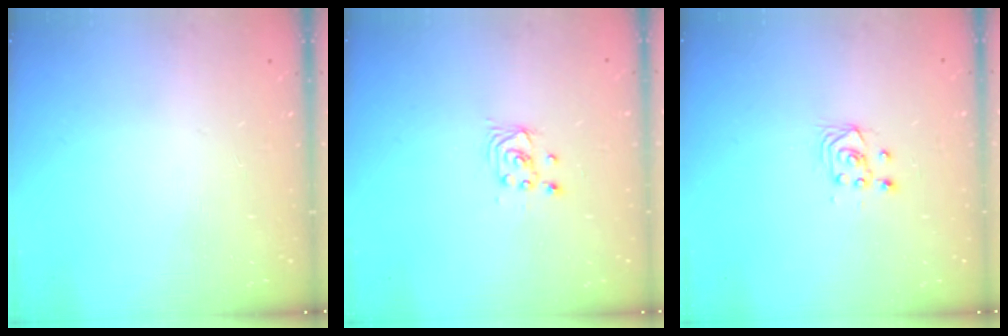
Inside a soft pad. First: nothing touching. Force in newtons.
{"total": 2.2, "press": 2.2, "slide": 0.2}
{"total": 2.9, "press": 2.6, "slide": 1.3}